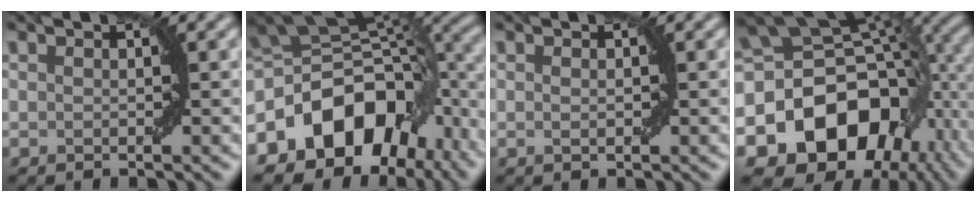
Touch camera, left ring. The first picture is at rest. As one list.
[{"total": 13.2, "force": [-5.3, 9.4, 7.7], "torque": [-0.142, 0.009, -0.102]}, {"total": 0.7, "force": [0.1, 0.3, 0.6], "torque": [-0.012, 0.001, 0.003]}, {"total": 16.3, "force": [-4.8, 11.4, 10.6], "torque": [-0.181, -0.015, -0.074]}]